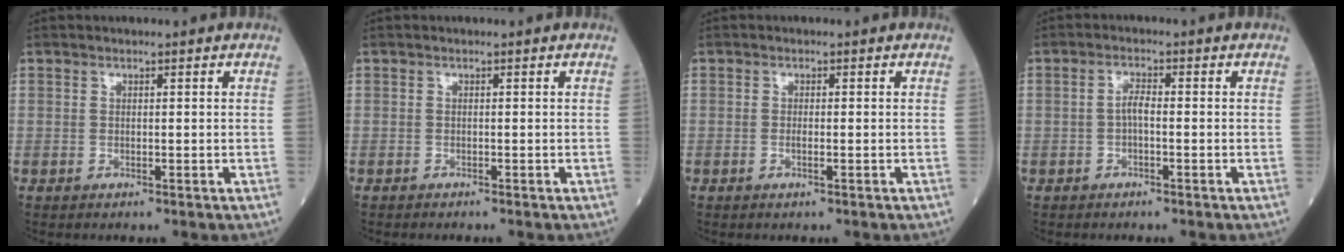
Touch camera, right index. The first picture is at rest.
{"total": 0.6, "force": [-0.6, 0.0, 0.1], "torque": [-0.003, -0.001, -0.013]}
{"total": 1.0, "force": [-0.3, 0.1, 1.0], "torque": [-0.022, 0.000, -0.002]}
{"total": 2.0, "force": [-0.5, 0.5, 1.9], "torque": [-0.034, 0.004, -0.011]}